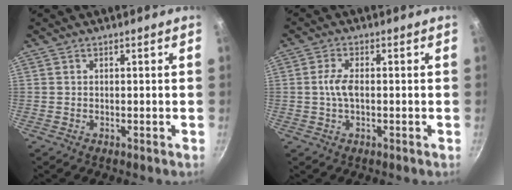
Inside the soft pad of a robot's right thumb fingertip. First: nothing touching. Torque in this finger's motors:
{"motor_torque": [-0.07, 0.08, 0.58, -0.32, 0.01]}